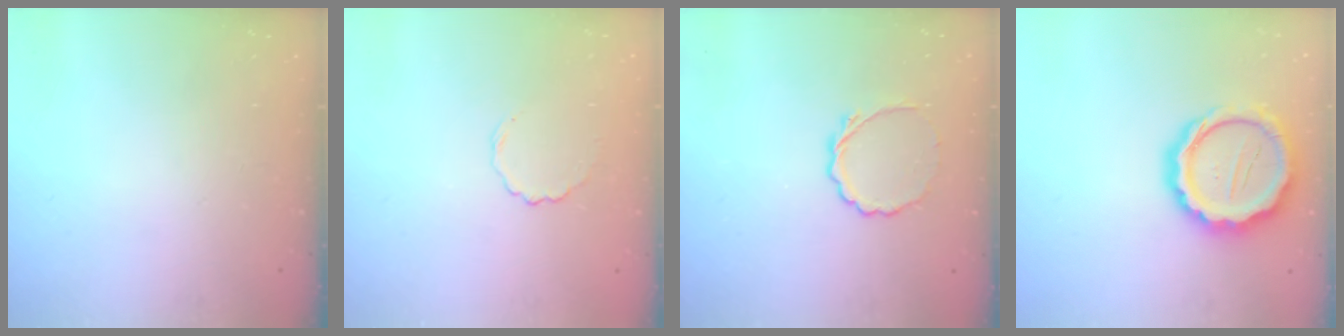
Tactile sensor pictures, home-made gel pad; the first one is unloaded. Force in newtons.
{"total": 3.9, "press": 3.6, "slide": 1.3}
{"total": 4.2, "press": 4.0, "slide": 1.3}
{"total": 17.9, "press": 17.5, "slide": 3.7}